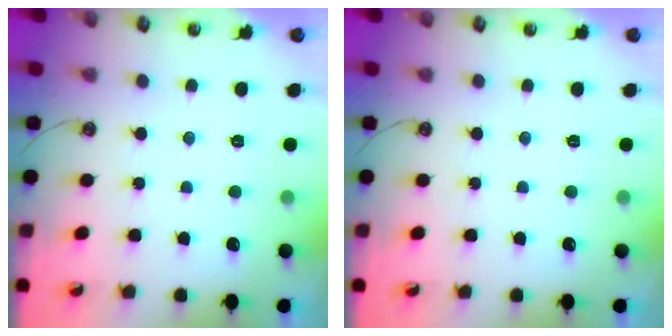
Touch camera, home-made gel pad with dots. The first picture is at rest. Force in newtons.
{"total": 0.0}